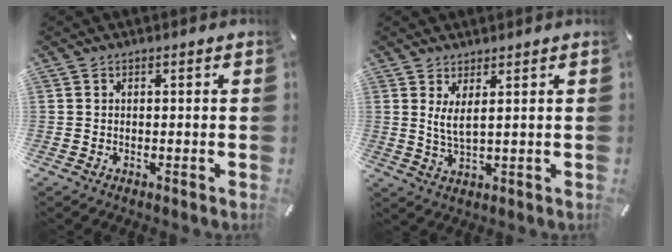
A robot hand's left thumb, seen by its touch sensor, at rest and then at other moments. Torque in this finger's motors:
{"motor_torque": [0.36, -0.15, 0.33, -0.21, 0.08]}